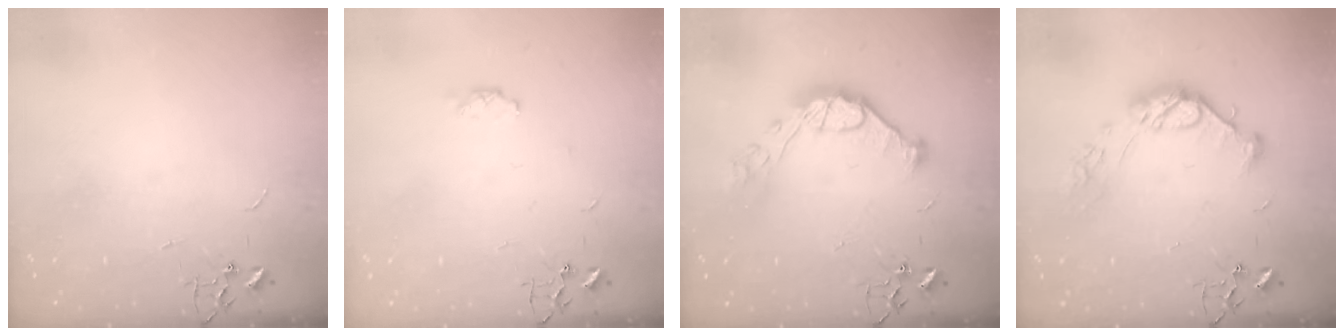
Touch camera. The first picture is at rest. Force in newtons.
{"total": 4.2, "press": 4.1, "slide": 1.0}
{"total": 13.0, "press": 12.9, "slide": 1.4}
{"total": 11.3, "press": 11.3, "slide": 1.0}